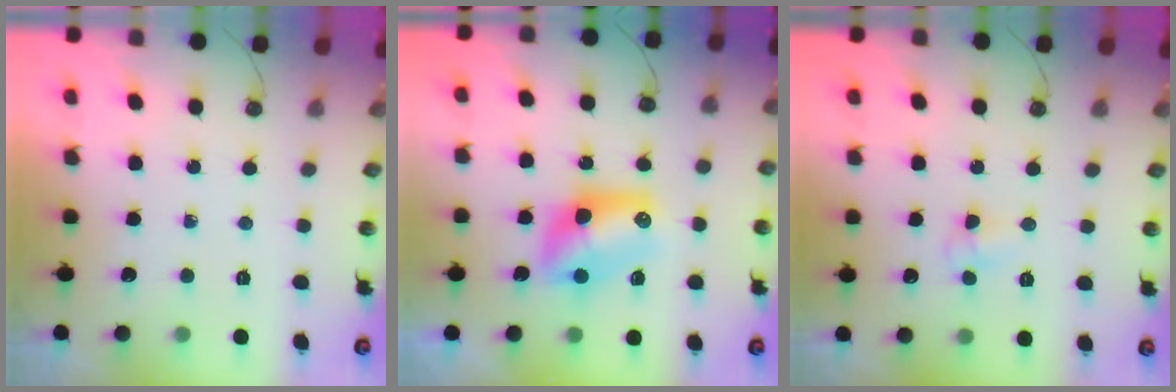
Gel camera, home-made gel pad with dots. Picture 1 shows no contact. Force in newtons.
{"total": 10.5, "press": 10.4, "slide": 1.5}
{"total": 4.9, "press": 4.8, "slide": 0.5}